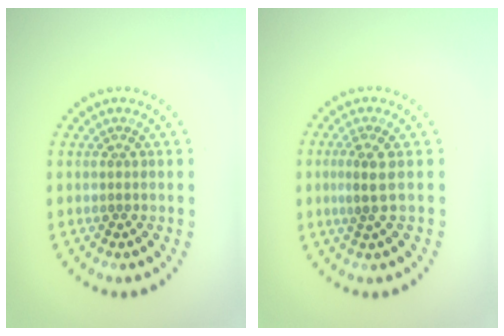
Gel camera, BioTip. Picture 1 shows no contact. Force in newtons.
{"total": 1.9, "press": 1.6, "slide": 1.1}